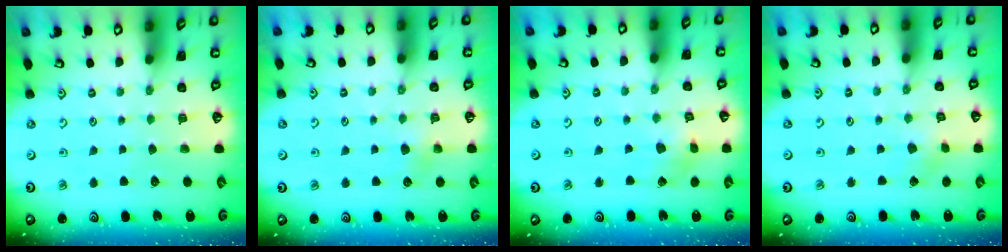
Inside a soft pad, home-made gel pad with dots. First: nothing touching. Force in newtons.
{"total": 2.9, "press": 2.9, "slide": 0.3}
{"total": 4.0, "press": 3.9, "slide": 0.5}
{"total": 2.9, "press": 2.9, "slide": 0.2}